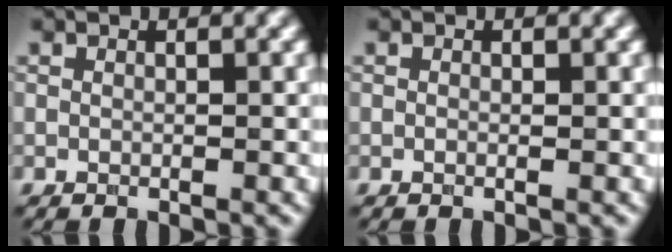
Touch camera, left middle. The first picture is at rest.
{"total": 0.0}